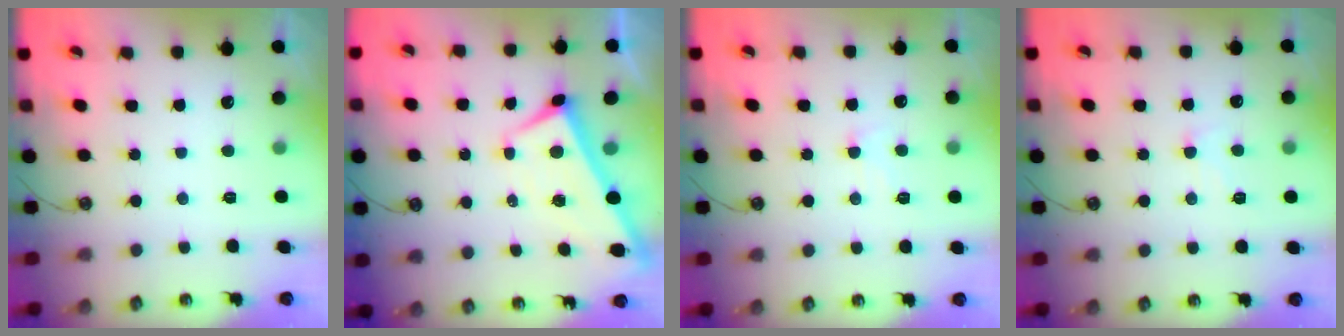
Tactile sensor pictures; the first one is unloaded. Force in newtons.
{"total": 3.1, "press": 3.1, "slide": 0.5}
{"total": 2.8, "press": 2.7, "slide": 0.6}
{"total": 2.8, "press": 2.7, "slide": 0.6}